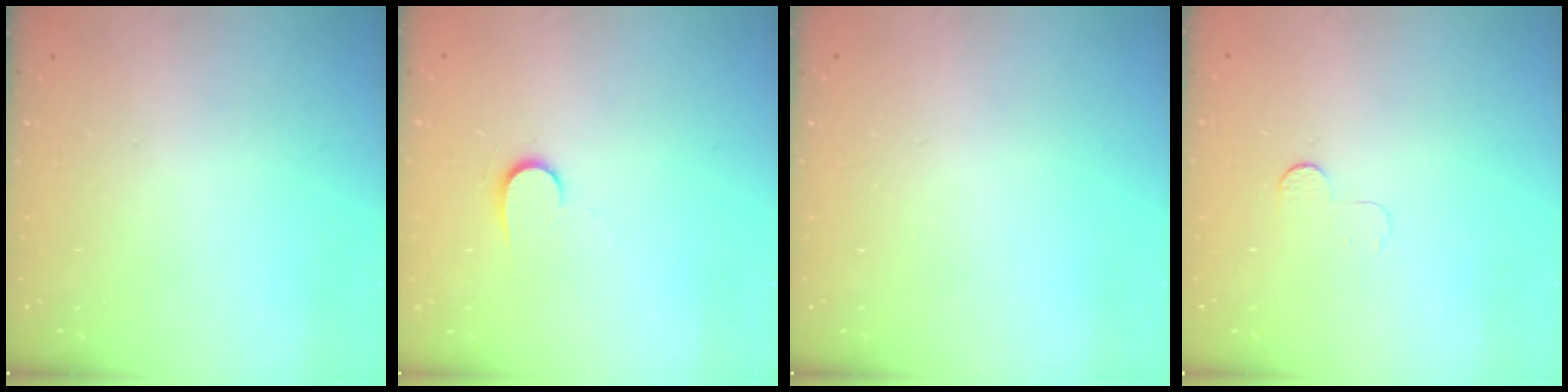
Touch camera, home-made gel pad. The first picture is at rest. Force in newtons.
{"total": 6.9, "press": 6.9, "slide": 0.8}
{"total": 0.0}
{"total": 3.2, "press": 3.1, "slide": 0.3}